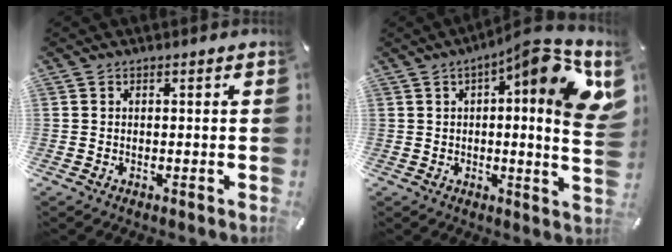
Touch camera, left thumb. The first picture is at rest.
{"total": 14.5, "force": [5.5, 2.8, 13.1], "torque": [-0.172, -0.043, 0.077]}